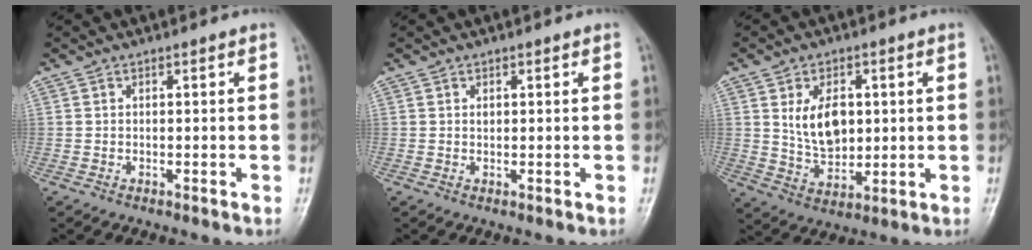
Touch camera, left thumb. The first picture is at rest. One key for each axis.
{"total": 0.7, "fx": 0.3, "fy": 0.5, "fz": 0.4, "tx": -0.002, "ty": -0.001, "tz": 0.005}
{"total": 9.3, "fx": 1.9, "fy": 6.2, "fz": 6.7, "tx": -0.089, "ty": -0.014, "tz": 0.044}